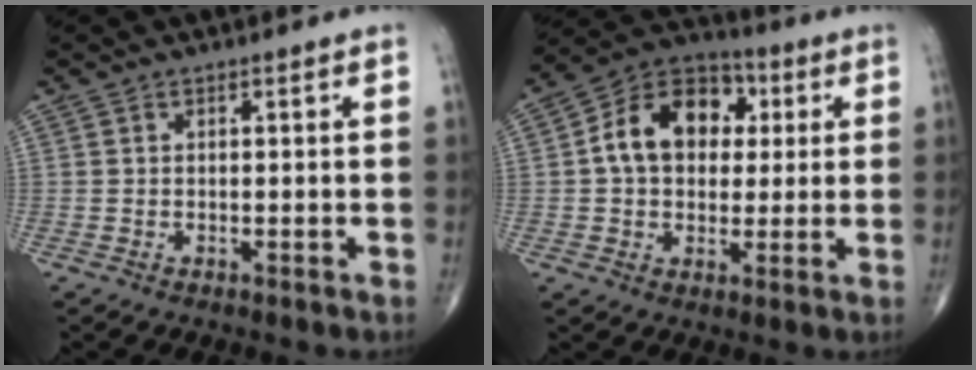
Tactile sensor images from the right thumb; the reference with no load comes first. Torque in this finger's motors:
{"motor_torque": [0.75, 2.87, 1.21, 0.22, 0.11]}